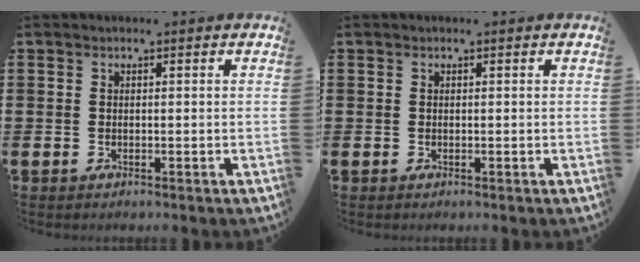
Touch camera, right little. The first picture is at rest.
{"total": 0.0}